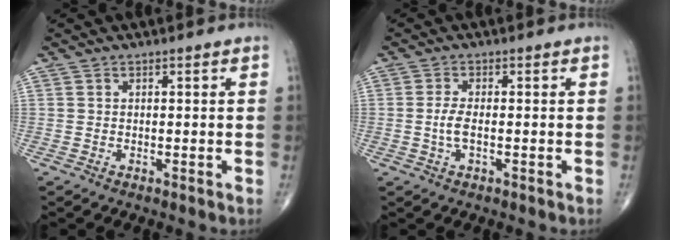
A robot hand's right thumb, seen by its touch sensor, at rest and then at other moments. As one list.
[{"total": 3.0, "force": [-0.5, 1.0, 2.8], "torque": [-0.064, 0.000, -0.011]}]